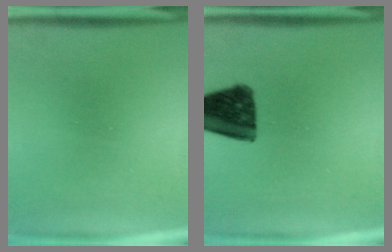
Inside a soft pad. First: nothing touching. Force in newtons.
{"total": 14.4}